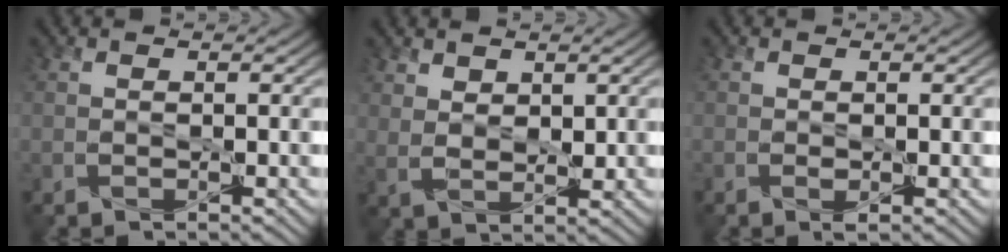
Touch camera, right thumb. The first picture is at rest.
{"total": 3.2, "force": [2.0, 1.7, 1.8], "torque": [-0.046, -0.005, 0.044]}
{"total": 0.8, "force": [-0.4, 0.2, 0.7], "torque": [-0.013, 0.000, -0.007]}